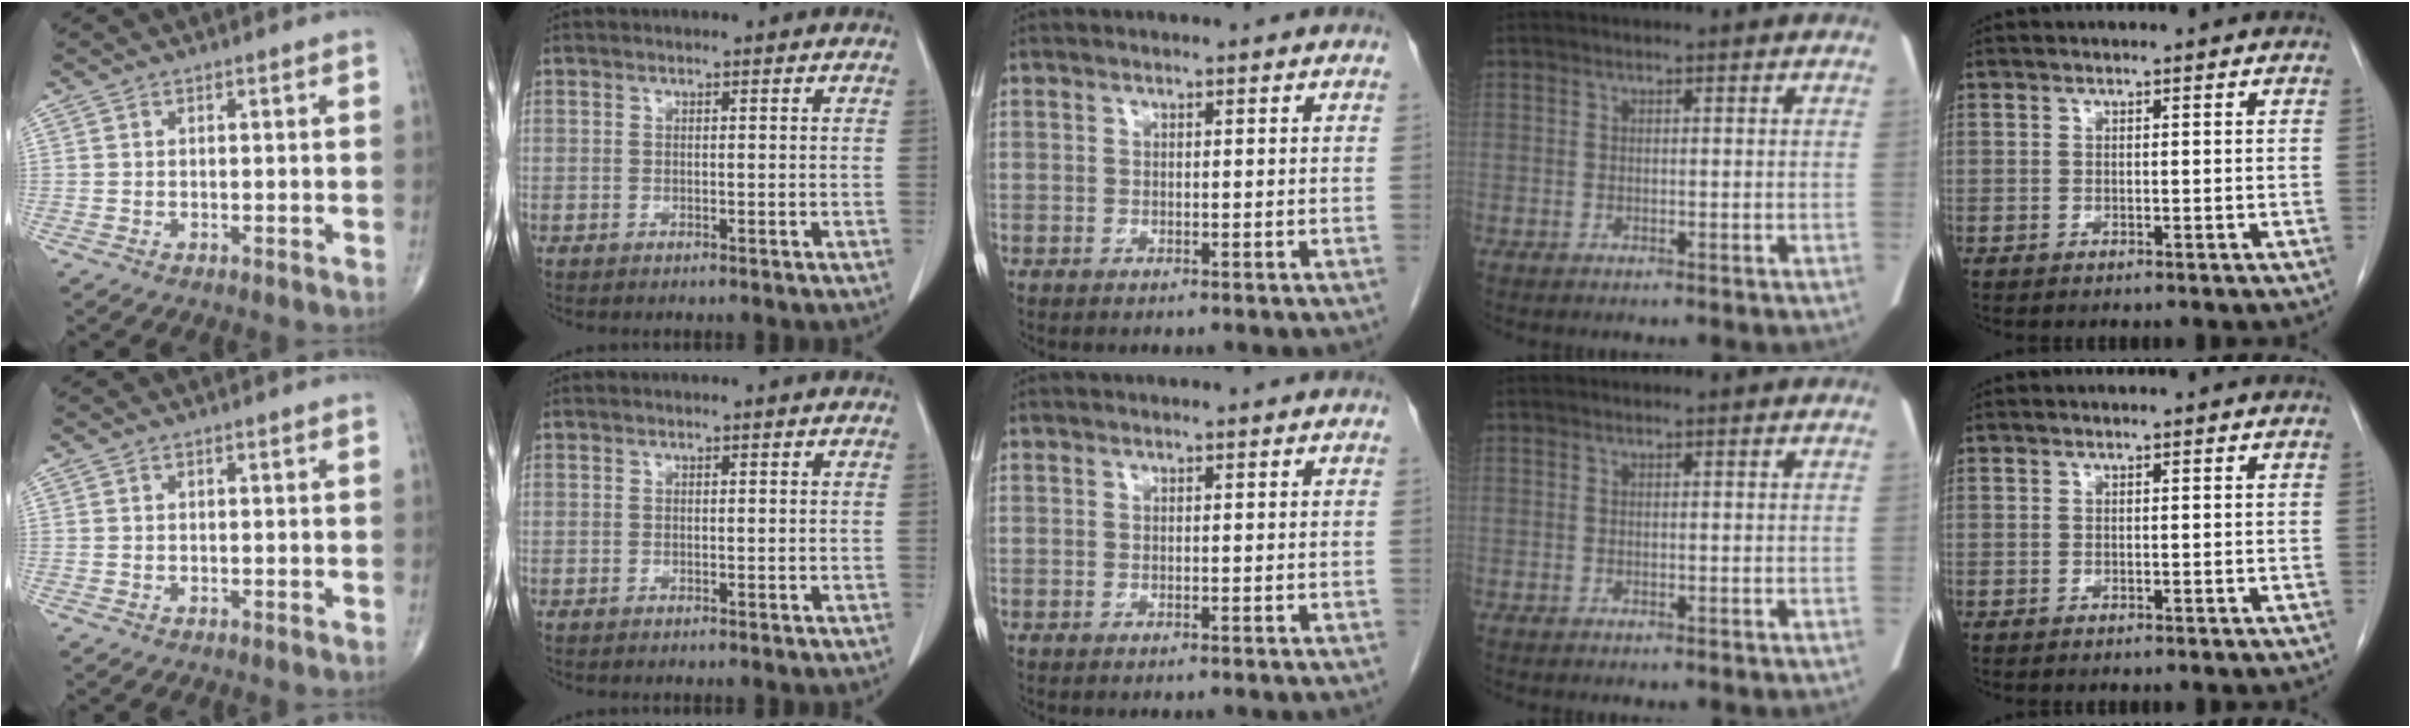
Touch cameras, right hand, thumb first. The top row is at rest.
{}